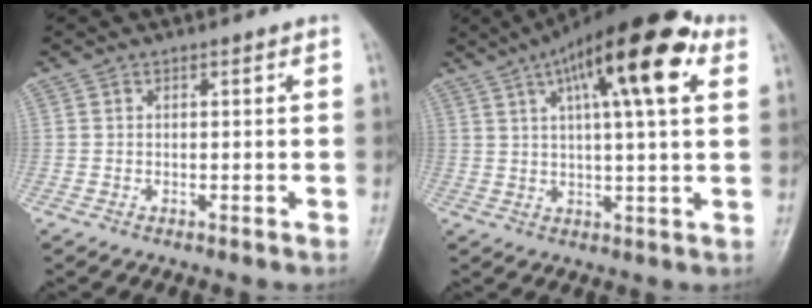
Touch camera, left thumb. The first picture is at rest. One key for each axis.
{"total": 18.6, "fx": 7.9, "fy": 5.1, "fz": 16.0, "tx": -0.234, "ty": 0.009, "tz": 0.117}